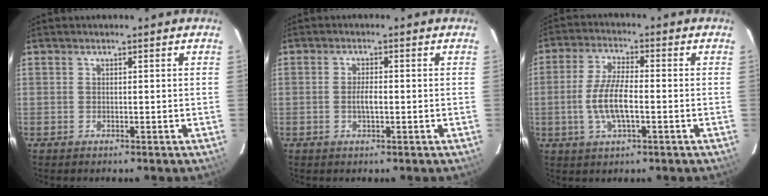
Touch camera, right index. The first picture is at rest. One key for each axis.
{"total": 2.5, "fx": -0.5, "fy": 0.8, "fz": 2.4, "tx": -0.044, "ty": 0.001, "tz": -0.009}
{"total": 8.2, "fx": -1.8, "fy": 2.7, "fz": 7.5, "tx": -0.154, "ty": -0.001, "tz": -0.036}